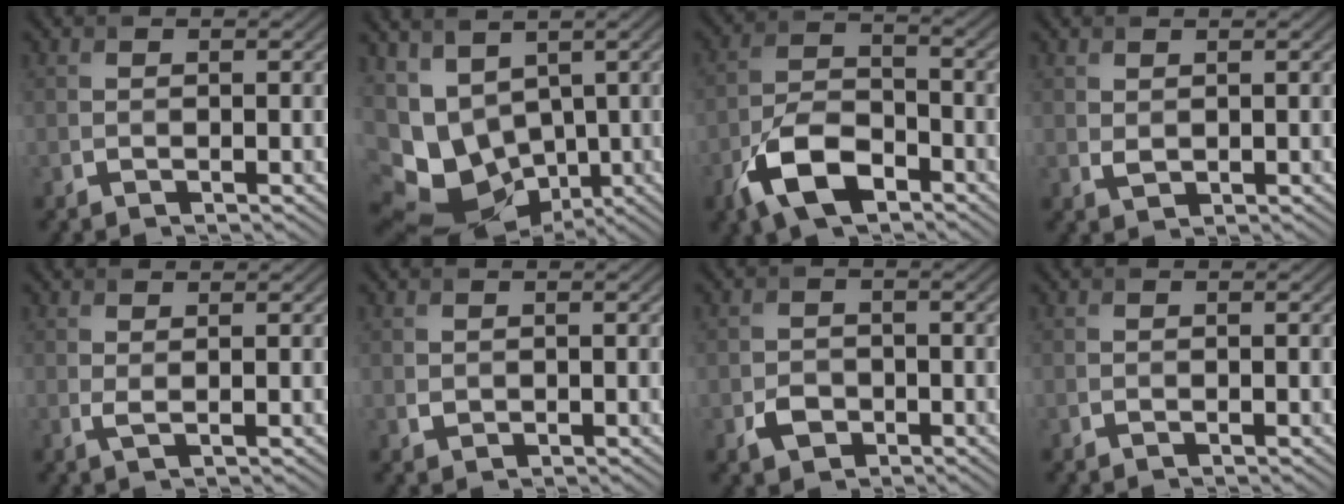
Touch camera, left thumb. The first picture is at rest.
{"total": 11.2, "force": [-0.1, 8.3, 7.5], "torque": [-0.169, -0.018, 0.029]}
{"total": 8.8, "force": [-5.1, 4.4, 5.8], "torque": [-0.118, -0.003, -0.111]}
{"total": 1.1, "force": [0.6, 0.7, 0.6], "torque": [-0.018, -0.004, 0.017]}
{"total": 1.2, "force": [0.7, 0.2, 1.0], "torque": [-0.026, 0.000, 0.013]}
{"total": 0.7, "force": [0.4, 0.6, 0.2], "torque": [-0.008, -0.003, 0.012]}
{"total": 2.5, "force": [-1.2, 1.9, 1.1], "torque": [-0.019, -0.005, -0.024]}
{"total": 0.0}